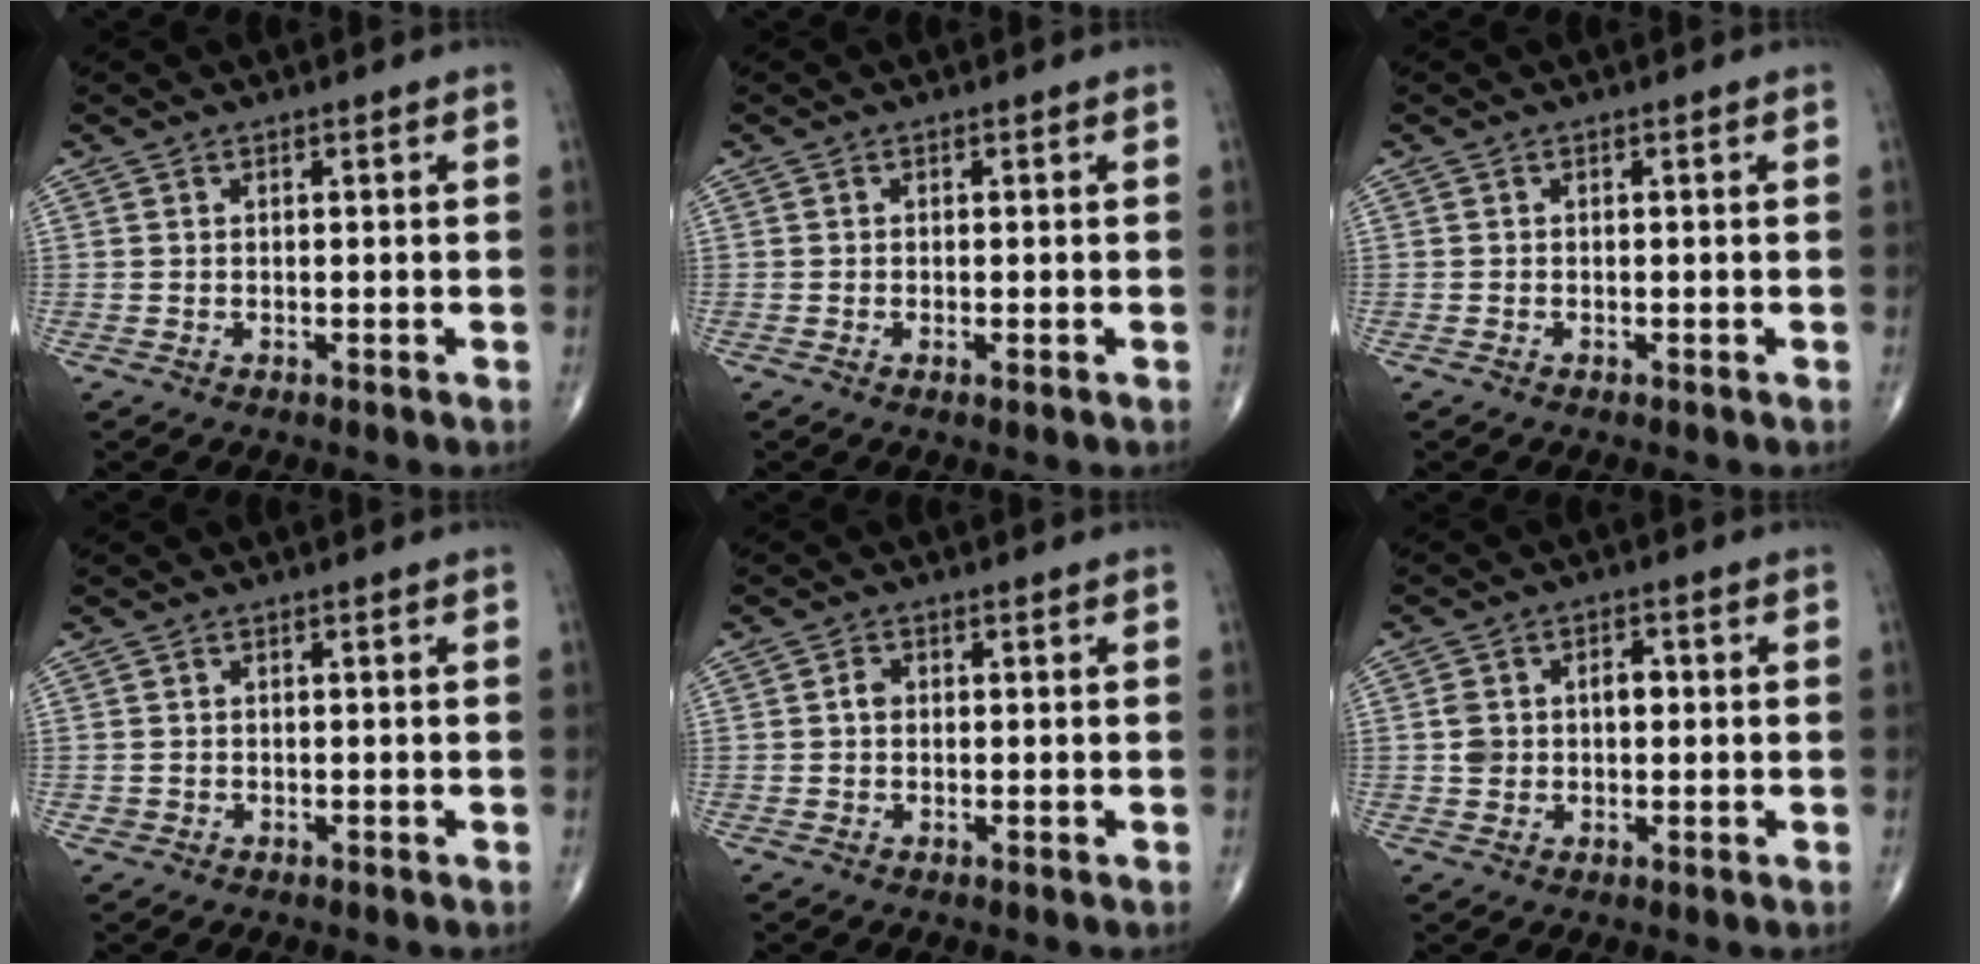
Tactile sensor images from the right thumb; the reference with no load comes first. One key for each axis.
{"total": 0.8, "fx": -0.3, "fy": 0.0, "fz": 0.7, "tx": -0.016, "ty": -0.003, "tz": -0.007}
{"total": 0.0}
{"total": 0.8, "fx": -0.2, "fy": 0.7, "fz": 0.0, "tx": 0.005, "ty": 0.005, "tz": -0.005}
{"total": 1.5, "fx": 0.0, "fy": 1.2, "fz": 0.9, "tx": -0.009, "ty": 0.004, "tz": -0.004}
{"total": 5.3, "fx": 0.2, "fy": 3.9, "fz": 3.7, "tx": -0.055, "ty": 0.019, "tz": 0.006}